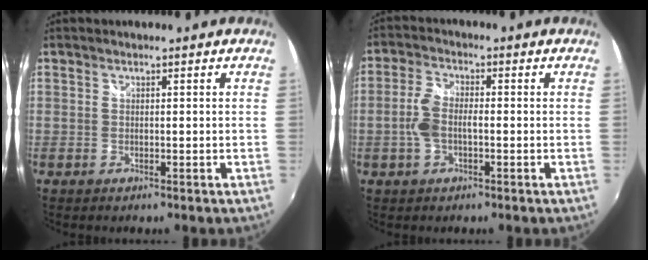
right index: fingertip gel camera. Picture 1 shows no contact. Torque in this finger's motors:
{"motor_torque": [0.62, -0.17, 0.44, 0.13]}